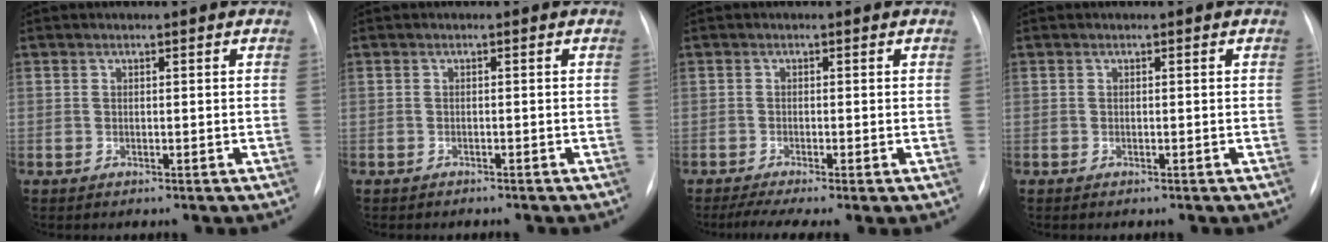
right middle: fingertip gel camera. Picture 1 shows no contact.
{"total": 1.9, "force": [-1.7, 0.5, 0.6], "torque": [-0.010, -0.003, -0.019]}
{"total": 4.6, "force": [-2.9, 0.3, 3.5], "torque": [-0.059, -0.014, -0.051]}
{"total": 0.6, "force": [-0.5, 0.1, 0.3], "torque": [-0.007, -0.002, -0.007]}